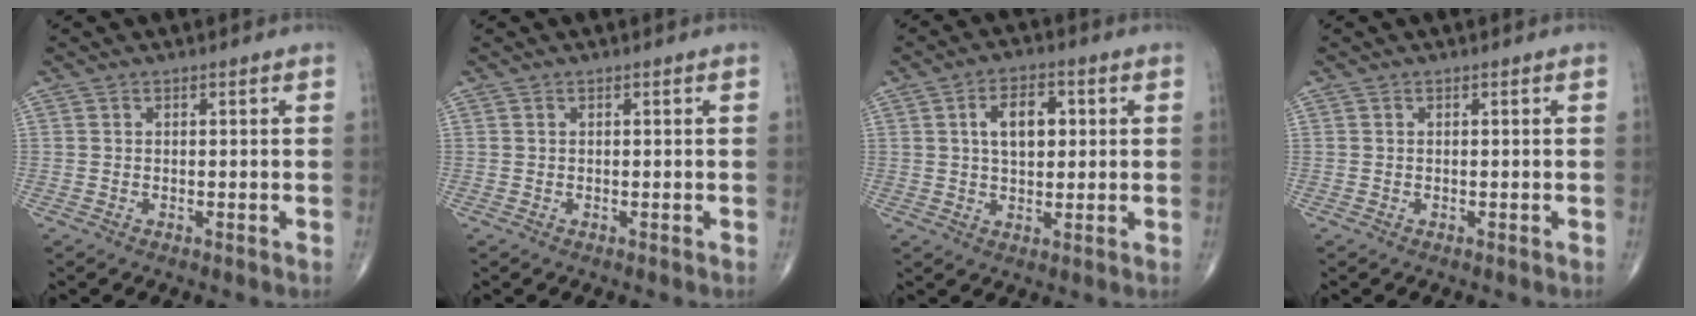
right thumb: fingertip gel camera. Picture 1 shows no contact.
{"total": 0.0}
{"total": 7.3, "force": [1.6, 4.1, 5.8], "torque": [-0.083, 0.002, 0.026]}
{"total": 0.0}